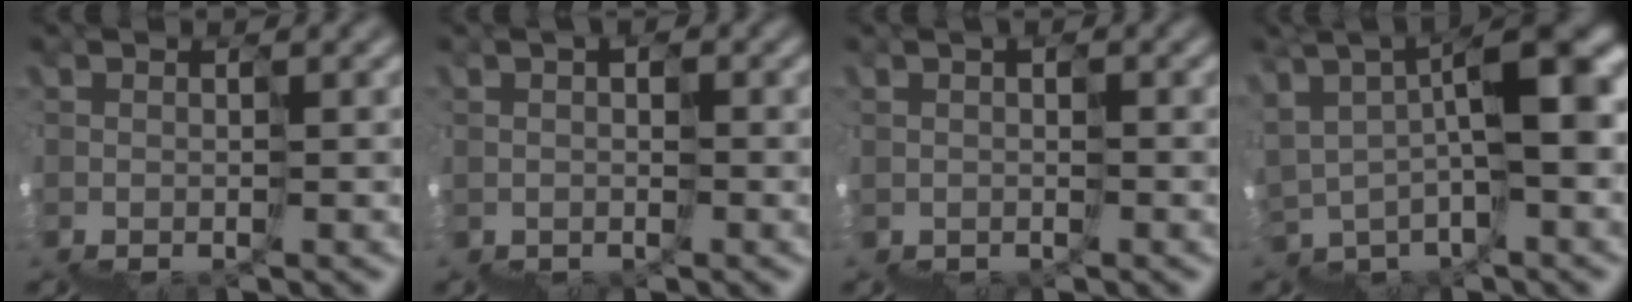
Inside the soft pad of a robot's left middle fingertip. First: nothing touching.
{"total": 1.5, "force": [0.0, 1.5, 0.1], "torque": [-0.003, 0.001, -0.007]}
{"total": 0.9, "force": [-0.2, 0.9, 0.1], "torque": [-0.004, 0.000, -0.007]}
{"total": 6.9, "force": [3.6, 2.3, 5.4], "torque": [-0.096, 0.037, 0.051]}